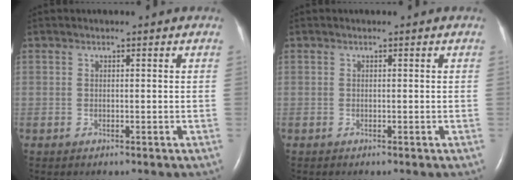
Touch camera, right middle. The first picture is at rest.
{"total": 0.0}